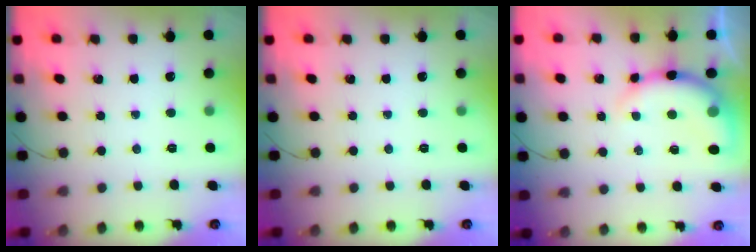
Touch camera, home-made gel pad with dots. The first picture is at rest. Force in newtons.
{"total": 0.0}
{"total": 9.5, "press": 9.3, "slide": 1.7}